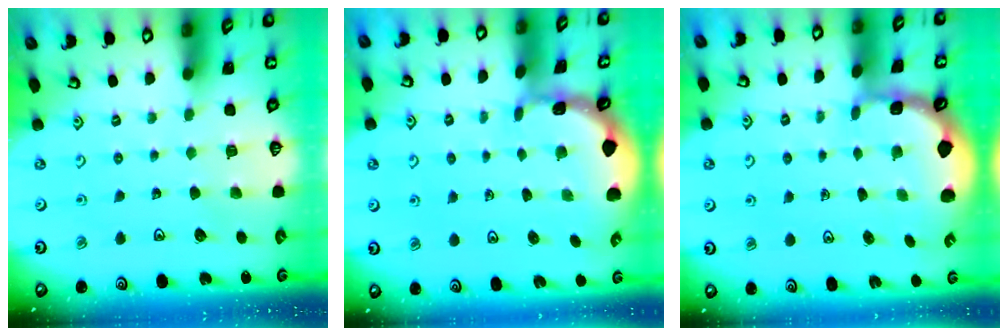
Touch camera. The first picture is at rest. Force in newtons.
{"total": 1.0, "press": 1.0, "slide": 0.2}
{"total": 1.2, "press": 1.1, "slide": 0.4}